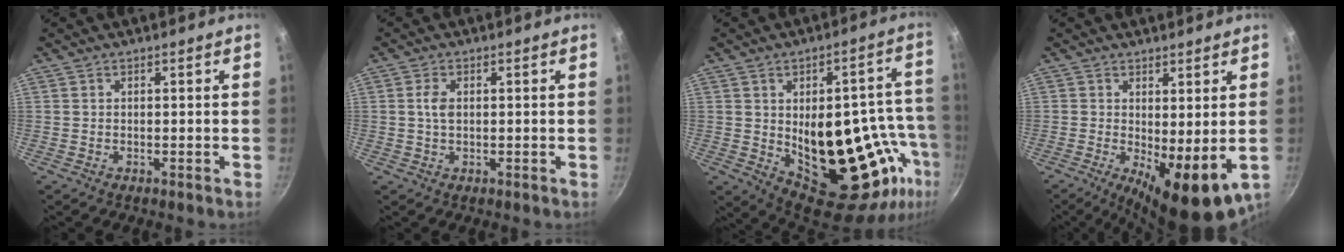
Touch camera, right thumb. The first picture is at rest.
{"total": 2.8, "force": [0.3, 1.6, 2.2], "torque": [-0.043, 0.004, 0.005]}
{"total": 24.9, "force": [-4.1, 13.1, 20.8], "torque": [-0.214, 0.002, -0.030]}
{"total": 10.6, "force": [-0.9, 3.9, 9.8], "torque": [-0.131, -0.011, -0.001]}